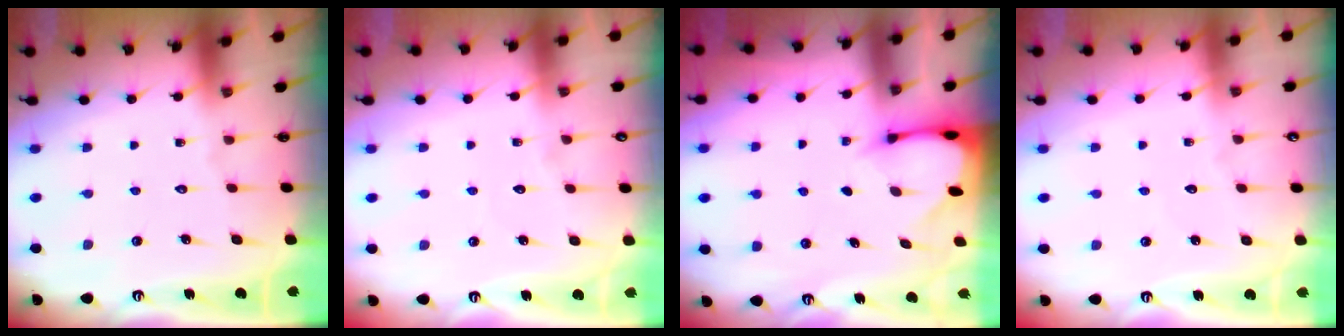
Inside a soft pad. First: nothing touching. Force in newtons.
{"total": 2.0, "press": 2.0, "slide": 0.2}
{"total": 2.4, "press": 2.4, "slide": 0.1}
{"total": 2.1, "press": 2.1, "slide": 0.1}